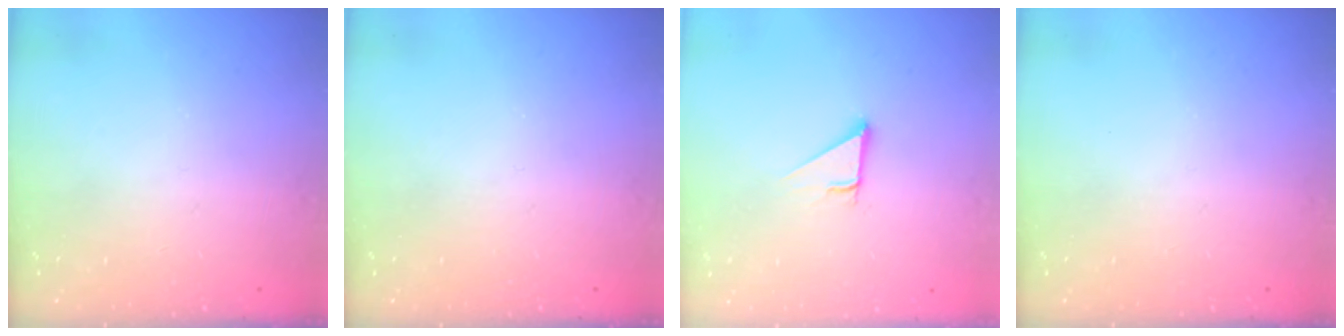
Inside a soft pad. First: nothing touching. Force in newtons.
{"total": 0.0}
{"total": 2.7, "press": 2.7, "slide": 0.0}
{"total": 0.0}